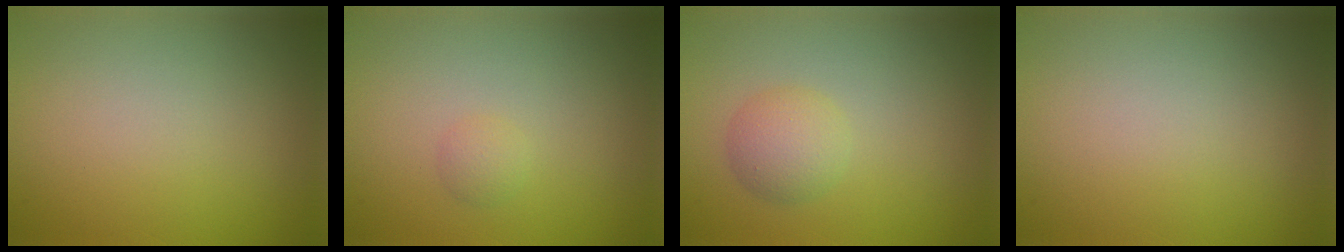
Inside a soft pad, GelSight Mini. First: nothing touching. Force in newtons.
{"total": 1.0, "press": 1.0, "slide": 0.0}
{"total": 2.4, "press": 2.4, "slide": 0.1}
{"total": 0.0}